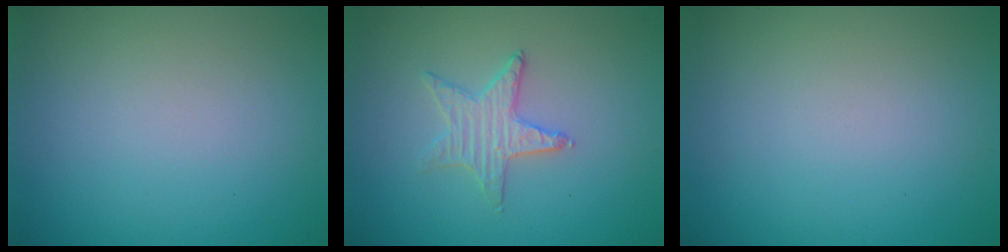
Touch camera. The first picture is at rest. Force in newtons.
{"total": 1.6, "press": 1.6, "slide": 0.2}
{"total": 0.0}